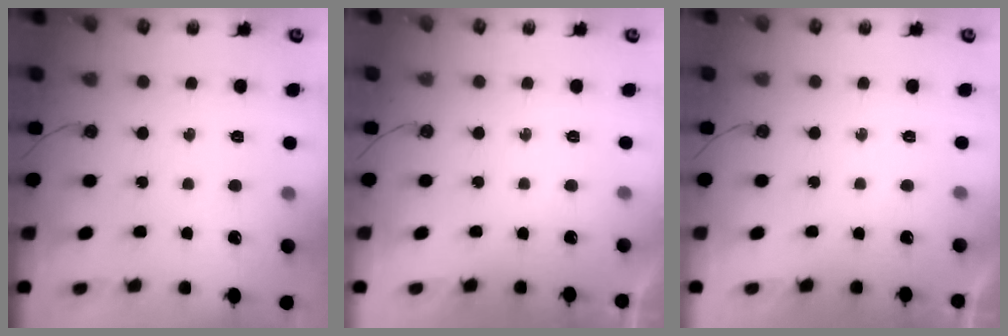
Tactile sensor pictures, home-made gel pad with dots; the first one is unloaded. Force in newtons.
{"total": 0.0}
{"total": 0.0}